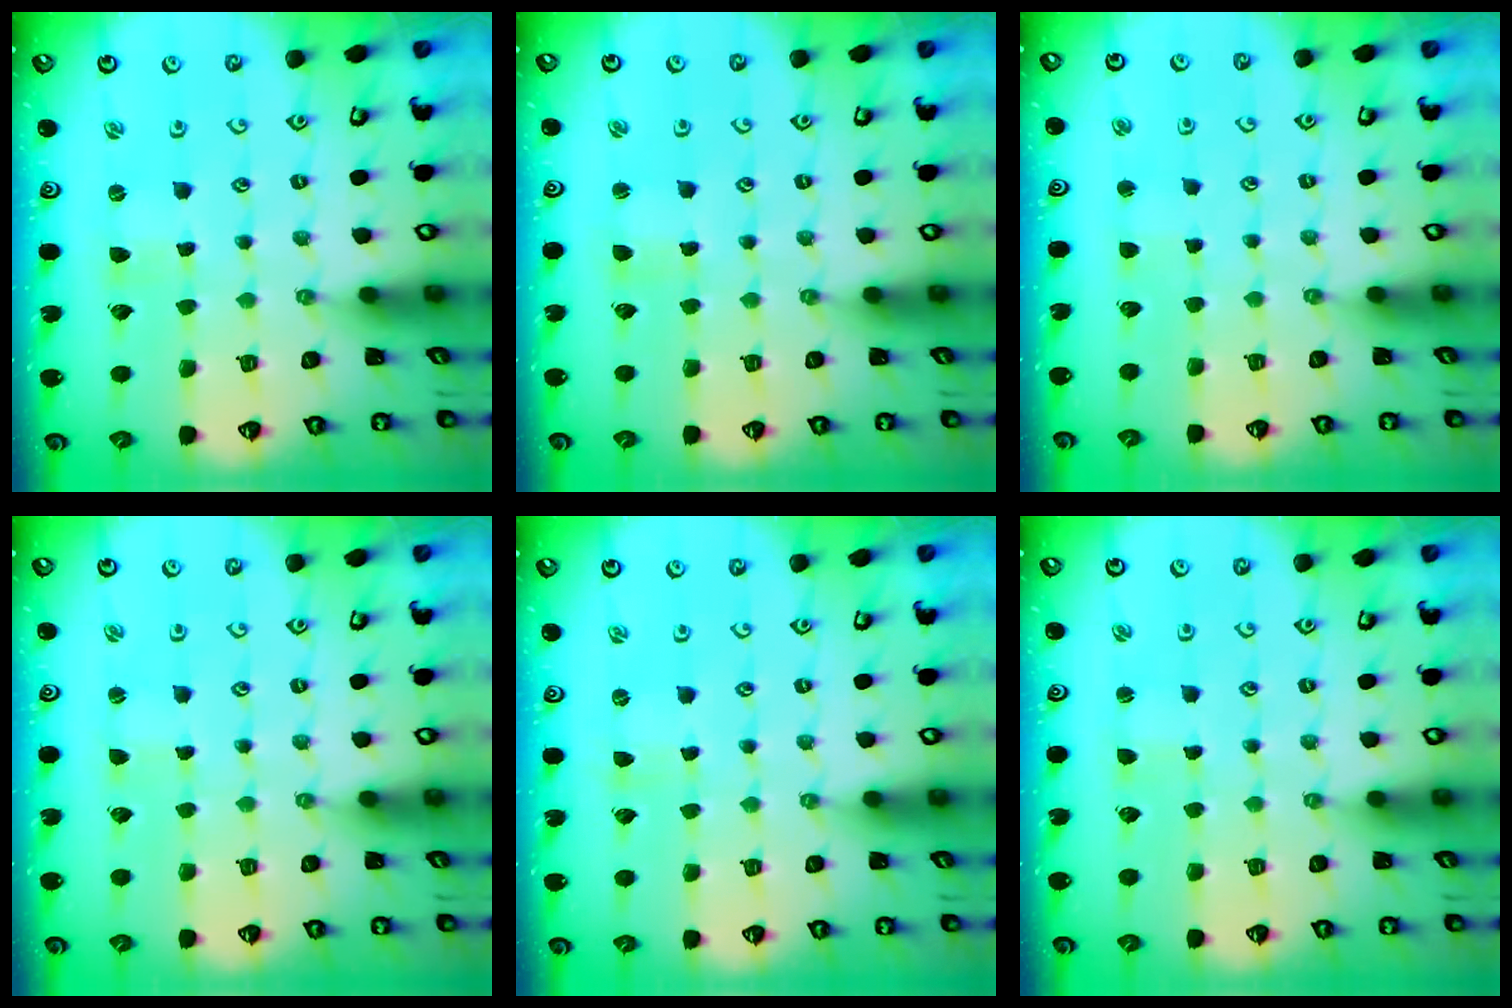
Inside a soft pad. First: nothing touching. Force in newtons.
{"total": 1.2, "press": 1.2, "slide": 0.2}
{"total": 1.9, "press": 1.9, "slide": 0.3}
{"total": 0.0}
{"total": 0.0}
{"total": 0.6, "press": 0.6, "slide": 0.0}